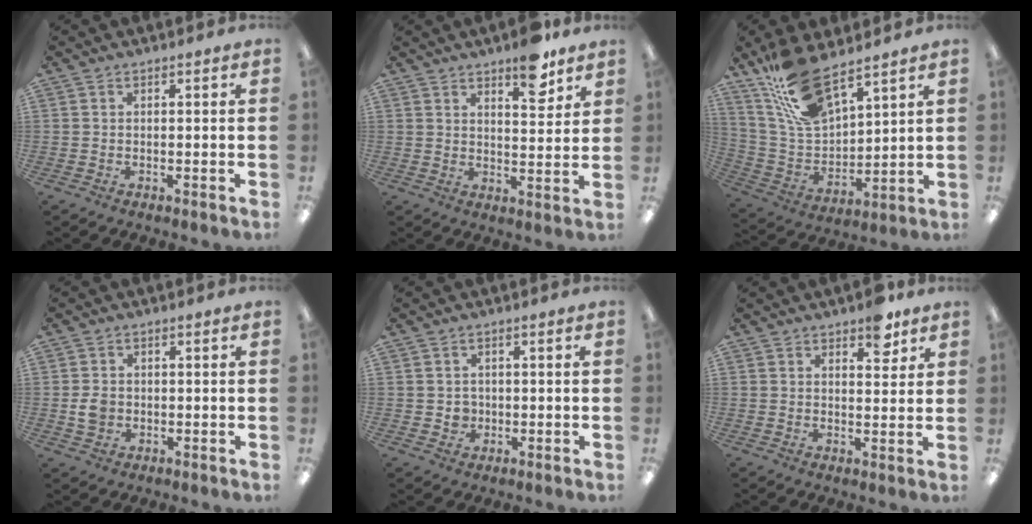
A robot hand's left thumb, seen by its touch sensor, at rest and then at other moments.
{"total": 8.7, "force": [6.4, 2.8, 5.2], "torque": [-0.054, -0.040, 0.103]}
{"total": 17.3, "force": [12.8, 6.8, 9.5], "torque": [-0.206, -0.055, 0.234]}
{"total": 3.6, "force": [-0.1, 3.0, 2.0], "torque": [-0.028, 0.004, -0.004]}
{"total": 2.6, "force": [0.4, 2.6, 0.5], "torque": [-0.007, 0.001, 0.004]}
{"total": 6.3, "force": [4.4, 2.9, 3.6], "torque": [-0.032, -0.022, 0.072]}